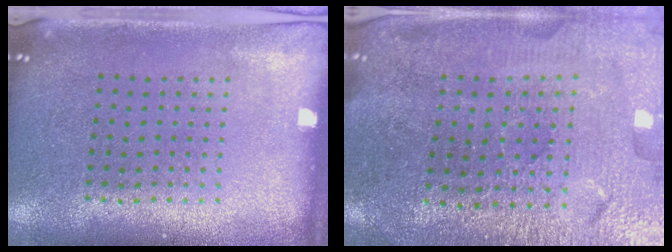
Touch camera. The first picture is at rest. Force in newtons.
{"total": 3.3, "press": 3.3, "slide": 0.2}